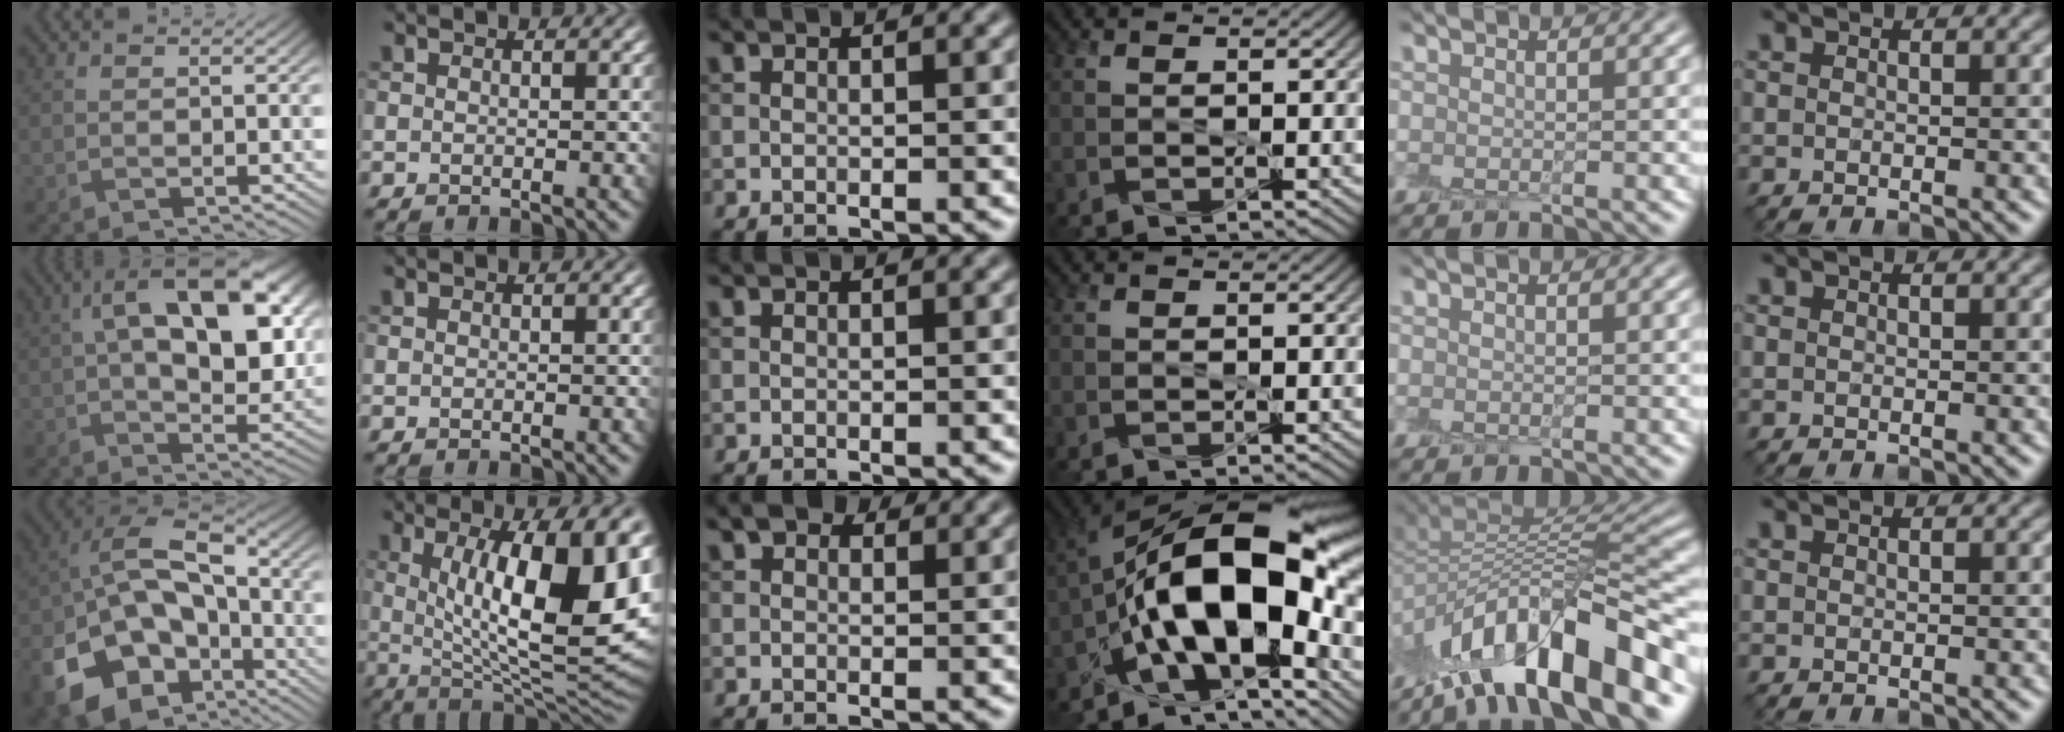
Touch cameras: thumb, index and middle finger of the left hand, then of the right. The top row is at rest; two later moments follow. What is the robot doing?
{"motion": "peel", "object": "plastic screen protector"}